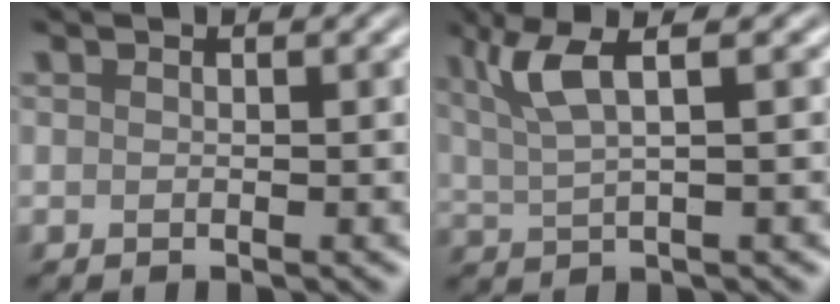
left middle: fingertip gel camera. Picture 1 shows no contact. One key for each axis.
{"total": 4.7, "fx": 2.4, "fy": 1.0, "fz": 3.9, "tx": -0.079, "ty": 0.011, "tz": 0.049}